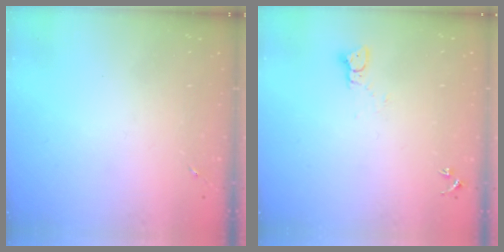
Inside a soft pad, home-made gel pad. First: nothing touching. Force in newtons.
{"total": 3.3, "press": 3.3, "slide": 0.1}